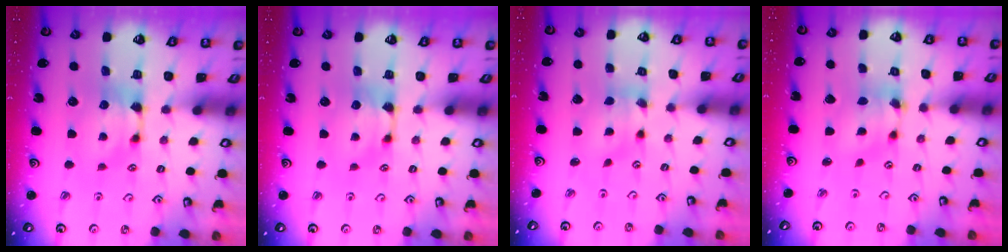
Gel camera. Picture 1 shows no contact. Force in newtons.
{"total": 0.0}
{"total": 2.3, "press": 2.0, "slide": 1.2}
{"total": 4.6, "press": 4.1, "slide": 1.9}